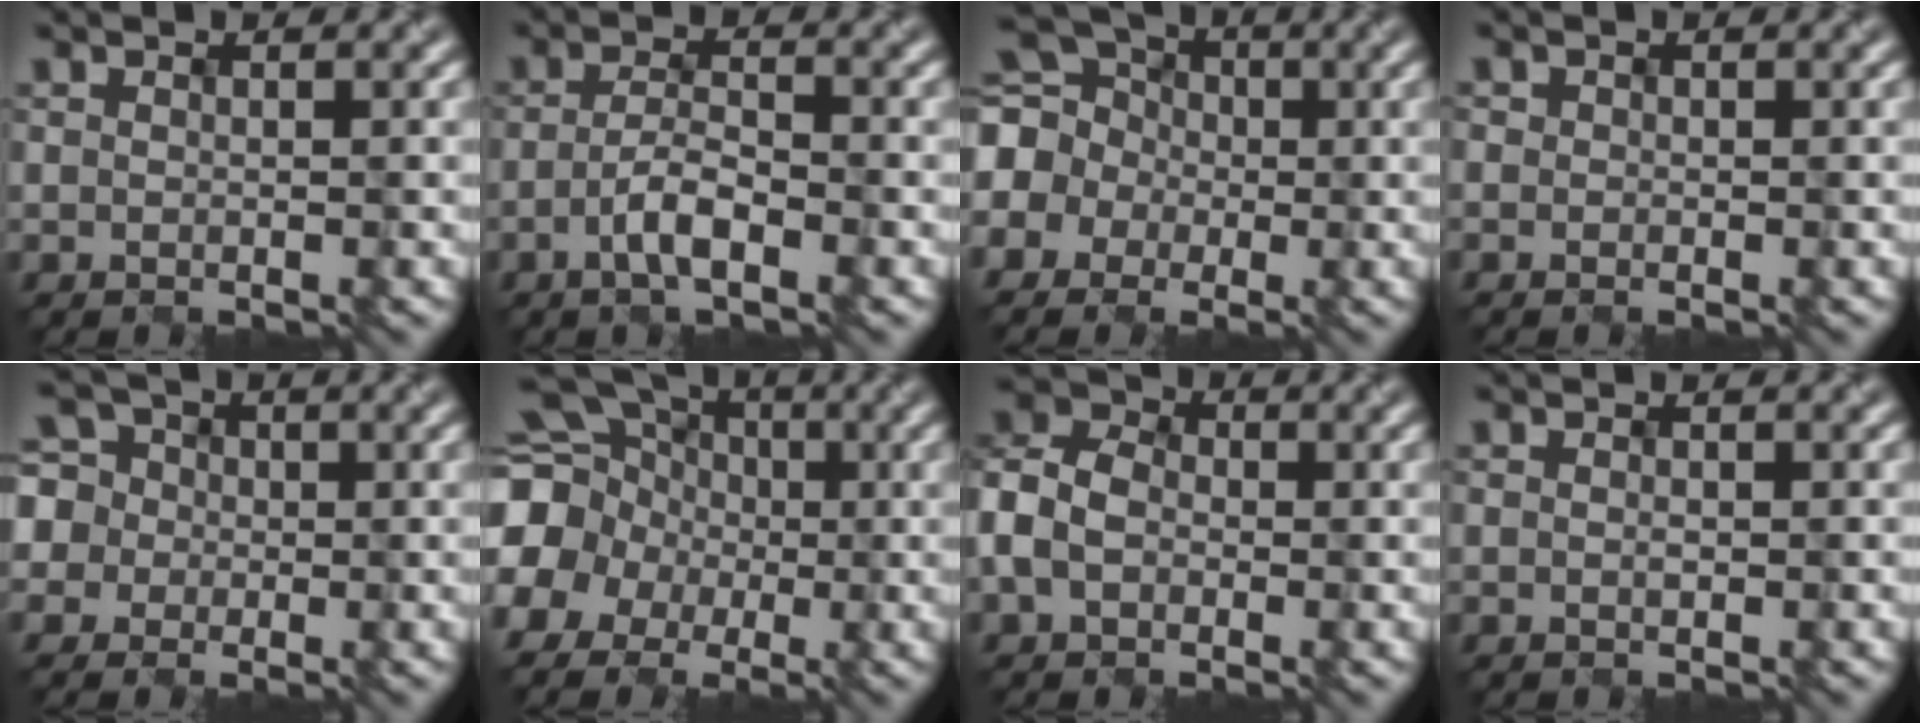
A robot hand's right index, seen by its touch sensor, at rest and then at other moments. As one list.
[{"total": 2.8, "force": [-2.4, 0.0, 1.4], "torque": [-0.047, -0.008, -0.025]}, {"total": 6.0, "force": [-0.9, 5.8, 1.5], "torque": [-0.065, 0.014, -0.031]}, {"total": 1.5, "force": [-0.8, -0.7, -1.1], "torque": [0.001, -0.009, 0.010]}, {"total": 6.3, "force": [1.6, 5.7, 2.1], "torque": [-0.056, 0.027, 0.017]}, {"total": 17.4, "force": [0.1, 16.4, 5.7], "torque": [-0.185, 0.002, -0.016]}, {"total": 4.6, "force": [-2.0, 3.4, 2.3], "torque": [-0.080, -0.001, -0.016]}, {"total": 0.6, "force": [-0.5, -0.3, -0.2], "torque": [0.000, -0.008, 0.006]}]